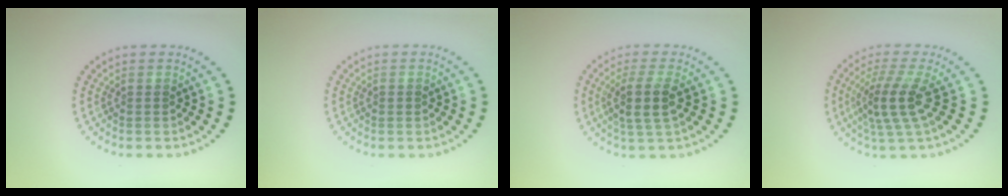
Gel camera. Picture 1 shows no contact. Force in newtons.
{"total": 0.5, "press": 0.4, "slide": 0.3}
{"total": 3.0, "press": 2.6, "slide": 1.5}
{"total": 3.8, "press": 3.0, "slide": 2.3}